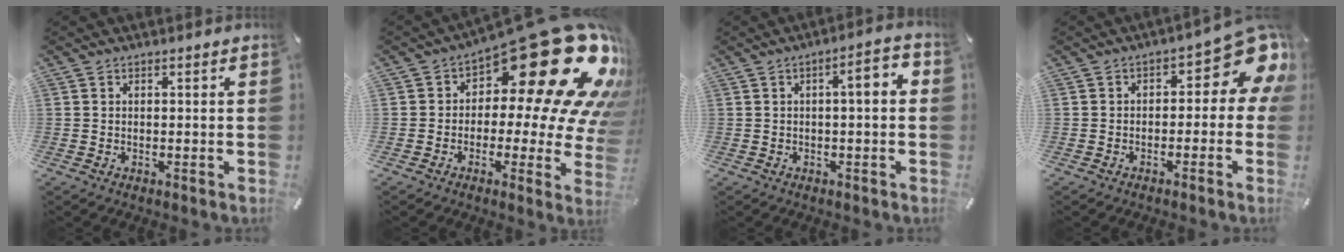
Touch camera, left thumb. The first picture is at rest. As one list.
[{"total": 29.8, "force": [12.4, 12.5, 24.0], "torque": [-0.302, -0.110, 0.224]}, {"total": 5.4, "force": [0.2, 1.6, 5.2], "torque": [-0.075, 0.004, -0.007]}, {"total": 11.4, "force": [3.8, 5.6, 9.1], "torque": [-0.108, -0.037, 0.063]}]